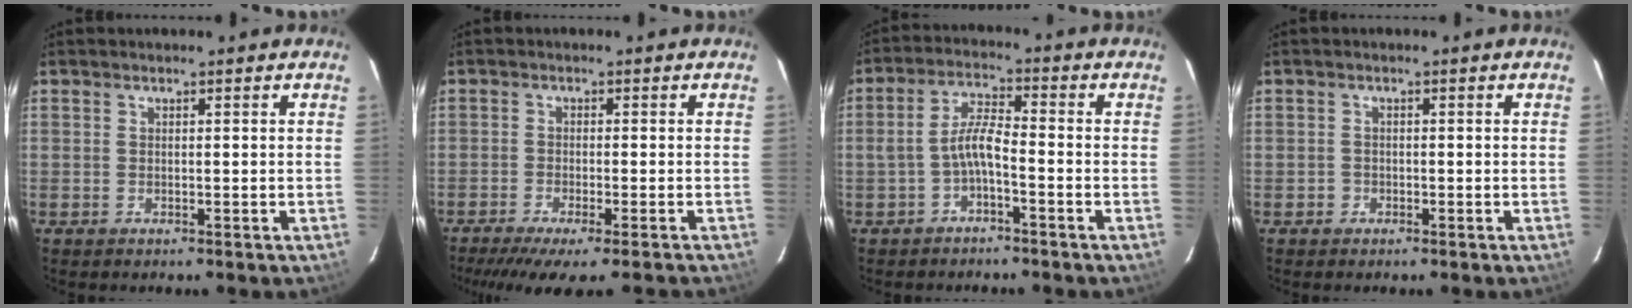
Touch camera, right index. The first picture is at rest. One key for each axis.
{"total": 11.0, "fx": -9.2, "fy": 0.6, "fz": 5.9, "tx": -0.116, "ty": -0.034, "tz": -0.141}
{"total": 4.6, "fx": -2.3, "fy": 0.9, "fz": 3.9, "tx": -0.087, "ty": 0.014, "tz": -0.042}
{"total": 1.3, "fx": -0.7, "fy": 1.1, "fz": 0.0, "tx": 0.000, "ty": 0.006, "tz": -0.010}